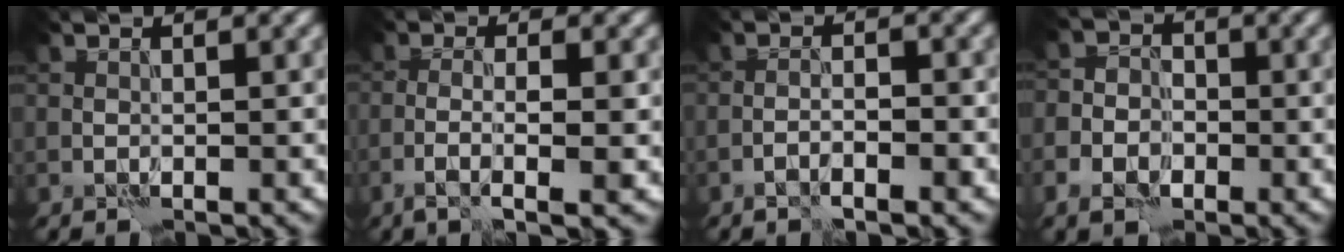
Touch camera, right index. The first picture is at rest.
{"total": 3.5, "force": [-1.3, 0.4, 3.3], "torque": [-0.059, -0.002, -0.026]}
{"total": 1.8, "force": [-1.2, 0.0, 1.3], "torque": [-0.024, 0.005, -0.025]}
{"total": 4.5, "force": [-2.0, 3.5, 1.9], "torque": [-0.008, -0.005, -0.050]}